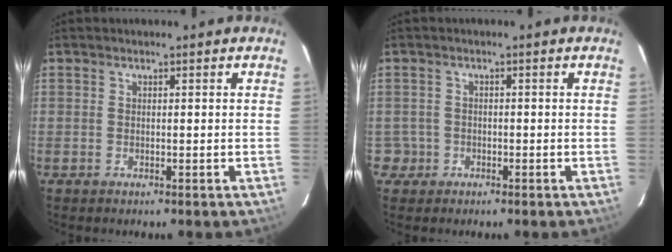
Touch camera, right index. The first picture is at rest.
{"total": 2.9, "force": [-1.0, 2.8, -0.1], "torque": [0.003, 0.018, -0.014]}